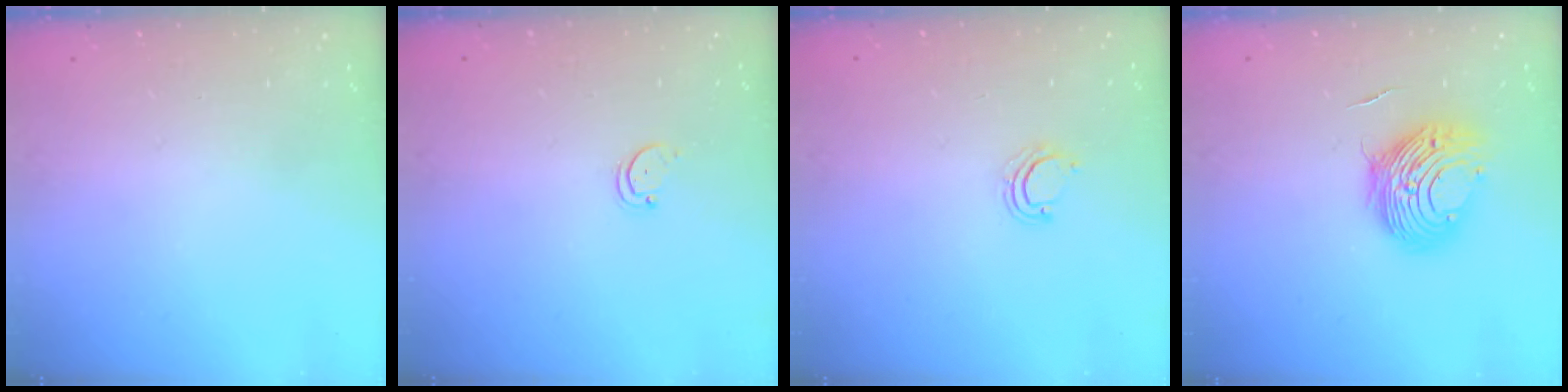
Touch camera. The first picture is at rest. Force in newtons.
{"total": 1.6, "press": 1.6, "slide": 0.4}
{"total": 2.2, "press": 2.2, "slide": 0.1}
{"total": 10.7, "press": 10.7, "slide": 0.8}